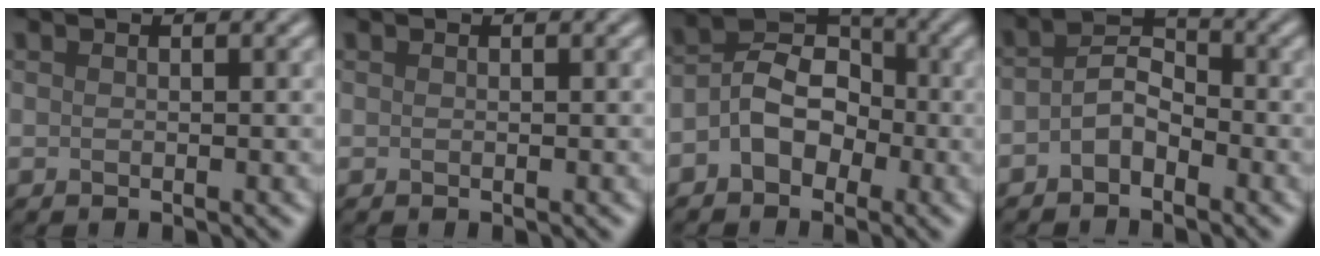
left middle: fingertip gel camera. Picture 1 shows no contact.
{"total": 0.0}
{"total": 3.9, "force": [-1.4, 3.0, 2.2], "torque": [-0.029, 0.013, -0.032]}
{"total": 2.4, "force": [-1.3, 1.3, 1.5], "torque": [-0.030, 0.015, -0.029]}